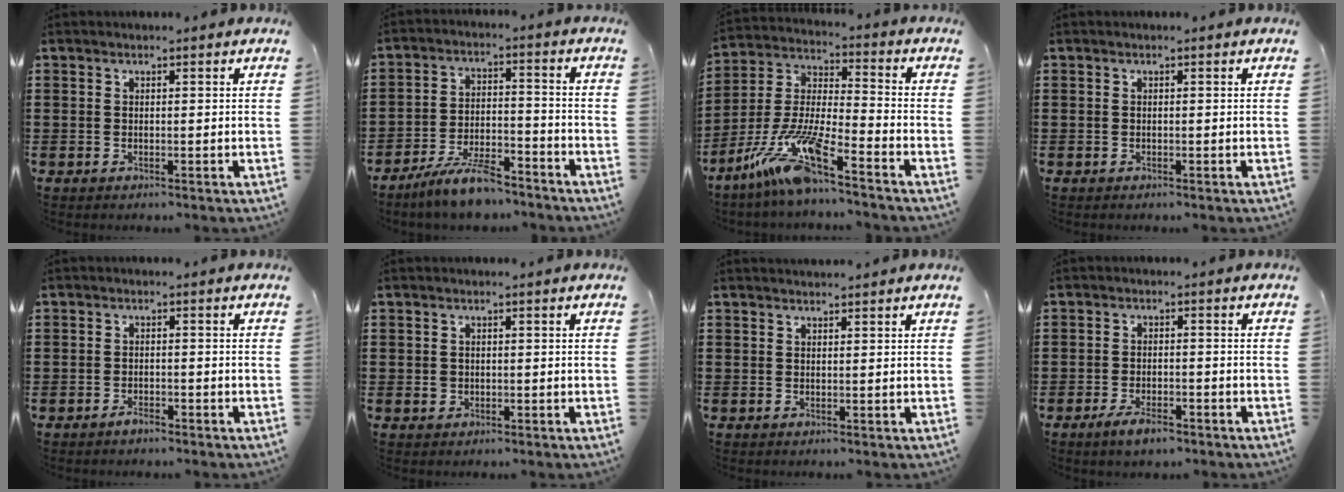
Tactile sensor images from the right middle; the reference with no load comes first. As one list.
[{"total": 8.2, "force": [-7.0, 1.7, 3.9], "torque": [-0.080, 0.007, -0.132]}, {"total": 12.1, "force": [-9.2, 0.4, 7.9], "torque": [-0.187, -0.012, -0.188]}, {"total": 0.0}, {"total": 1.6, "force": [-1.3, 0.6, 0.6], "torque": [-0.014, -0.002, -0.027]}, {"total": 1.2, "force": [-0.1, 1.1, 0.4], "torque": [-0.011, 0.008, -0.005]}, {"total": 1.0, "force": [1.0, -0.1, -0.1], "torque": [-0.001, -0.002, 0.020]}, {"total": 3.2, "force": [-2.4, 1.1, 1.9], "torque": [-0.038, 0.002, -0.046]}]